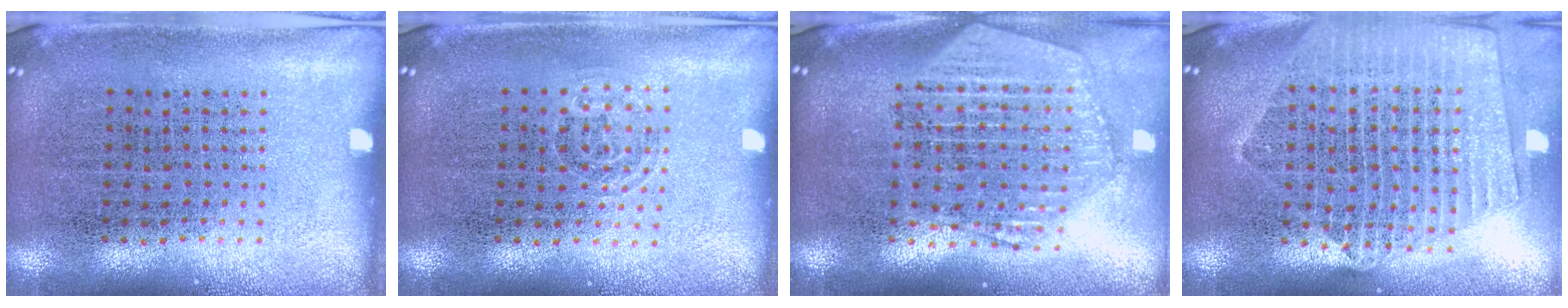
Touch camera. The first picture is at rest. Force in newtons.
{"total": 0.7, "press": 0.6, "slide": 0.5}
{"total": 2.4, "press": 2.1, "slide": 1.3}
{"total": 2.3, "press": 2.0, "slide": 1.1}